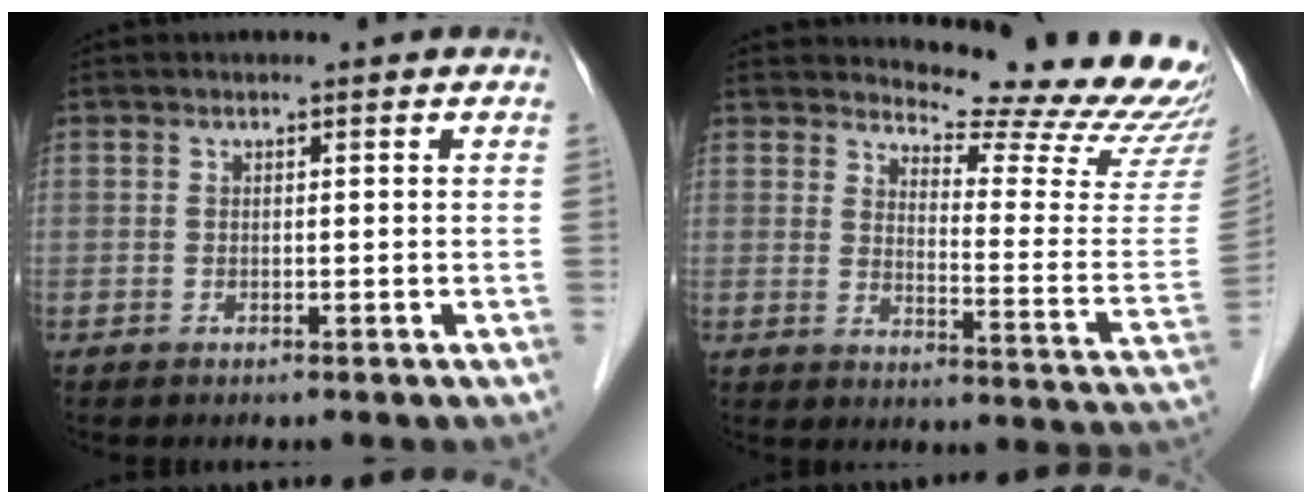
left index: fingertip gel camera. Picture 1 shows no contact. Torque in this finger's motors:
{"motor_torque": [1.06, -1.07, 0.17, -0.01]}